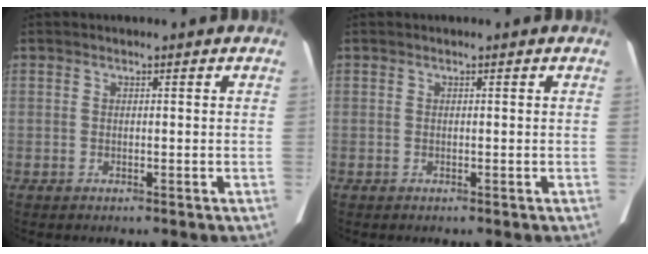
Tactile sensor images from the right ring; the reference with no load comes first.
{"total": 0.0}